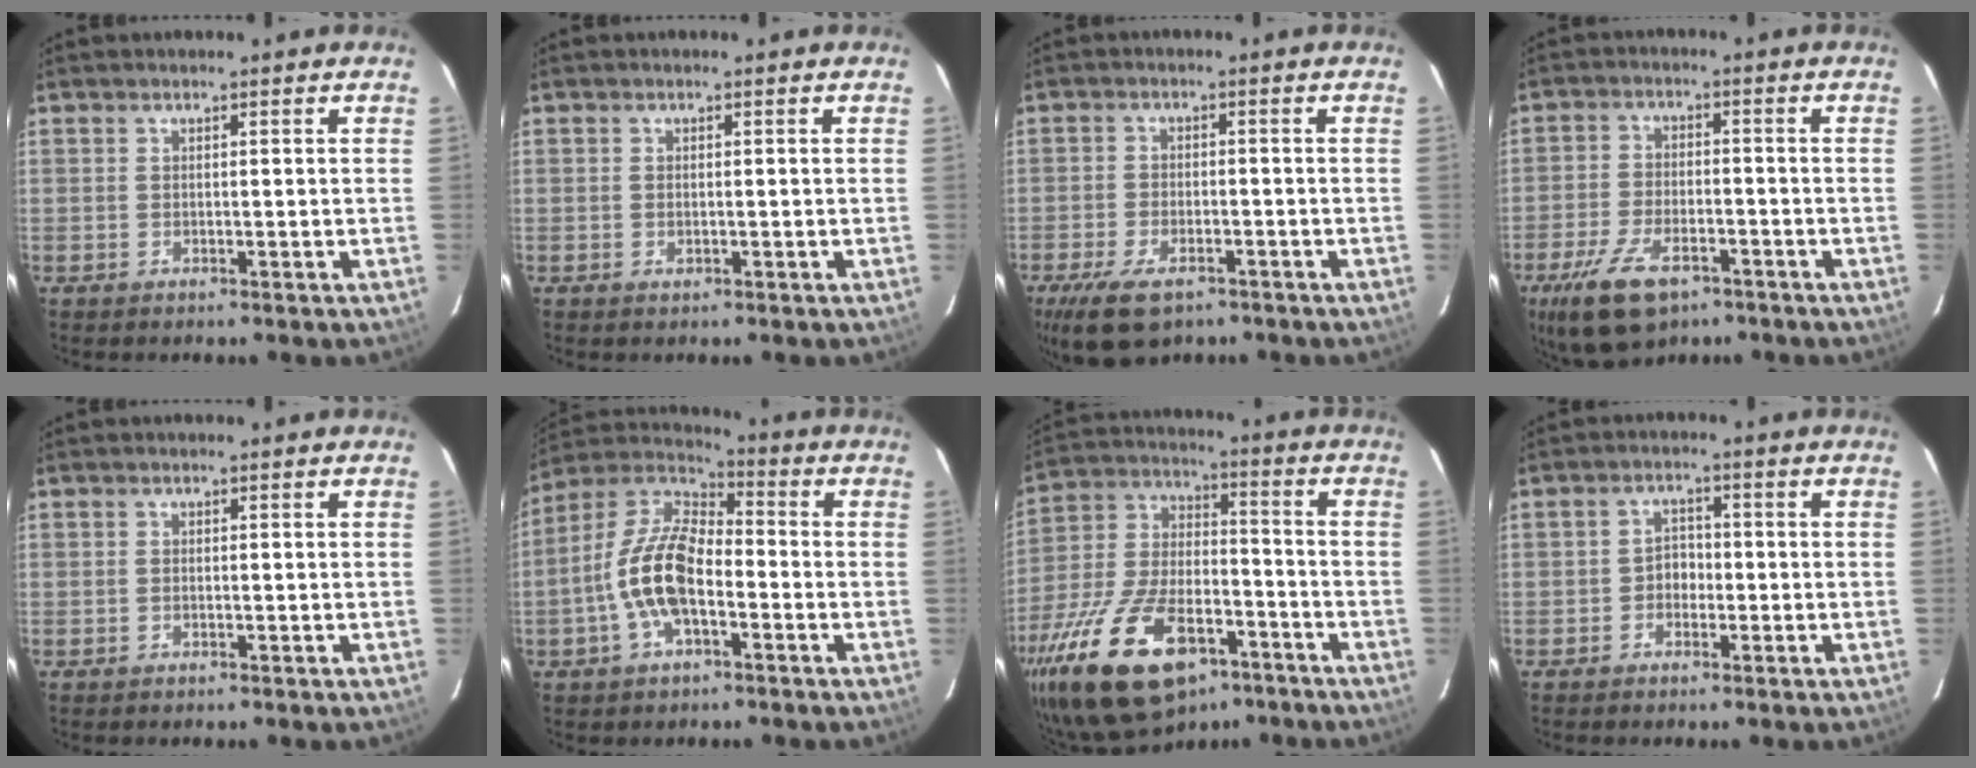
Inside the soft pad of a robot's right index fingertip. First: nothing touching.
{"total": 0.7, "force": [0.0, 0.4, 0.5], "torque": [-0.008, 0.000, 0.000]}
{"total": 10.4, "force": [-6.8, 5.0, 6.1], "torque": [-0.147, -0.025, -0.118]}
{"total": 12.2, "force": [-7.5, 5.8, 7.6], "torque": [-0.178, -0.021, -0.134]}
{"total": 0.0}
{"total": 13.3, "force": [-3.8, 6.1, 11.2], "torque": [-0.235, 0.010, -0.076]}
{"total": 24.8, "force": [-14.7, 12.3, 15.8], "torque": [-0.326, -0.018, -0.242]}
{"total": 2.8, "force": [-1.2, 2.3, 1.1], "torque": [-0.018, 0.010, -0.022]}